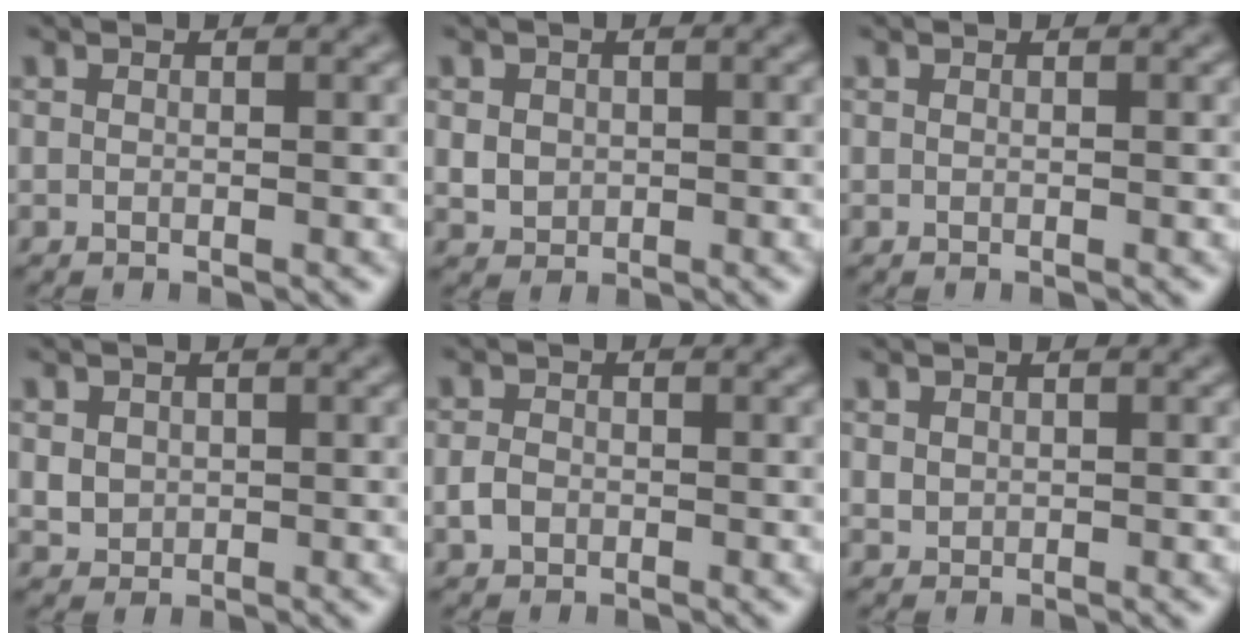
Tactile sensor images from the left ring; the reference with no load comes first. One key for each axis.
{"total": 1.8, "fx": 0.2, "fy": 1.6, "fz": 0.7, "tx": -0.014, "ty": -0.006, "tz": 0.008}
{"total": 0.0}
{"total": 1.8, "fx": 0.4, "fy": 1.6, "fz": 0.7, "tx": -0.014, "ty": -0.004, "tz": 0.012}
{"total": 1.5, "fx": -0.5, "fy": 1.2, "fz": 0.7, "tx": -0.012, "ty": 0.001, "tz": -0.014}
{"total": 0.8, "fx": 0.4, "fy": 0.7, "fz": 0.2, "tx": -0.002, "ty": -0.004, "tz": 0.011}